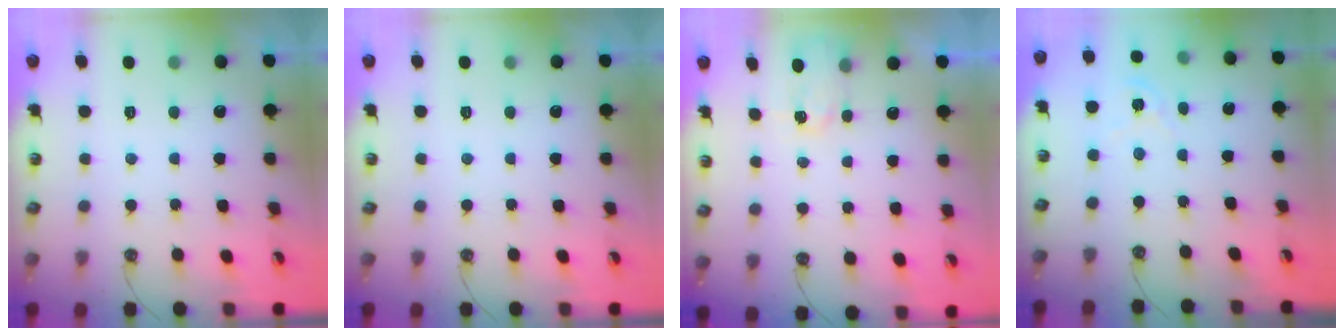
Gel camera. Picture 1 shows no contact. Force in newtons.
{"total": 0.0}
{"total": 2.9, "press": 2.9, "slide": 0.4}
{"total": 2.9, "press": 2.9, "slide": 0.3}